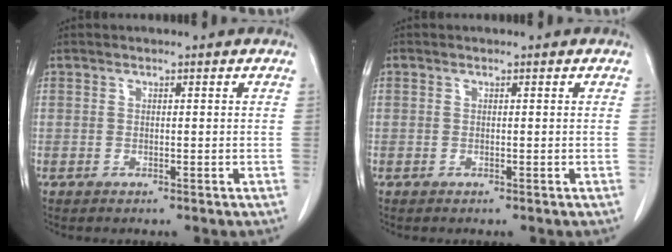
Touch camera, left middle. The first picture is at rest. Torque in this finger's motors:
{"motor_torque": [-0.02, 0.00, 0.00, 0.00]}